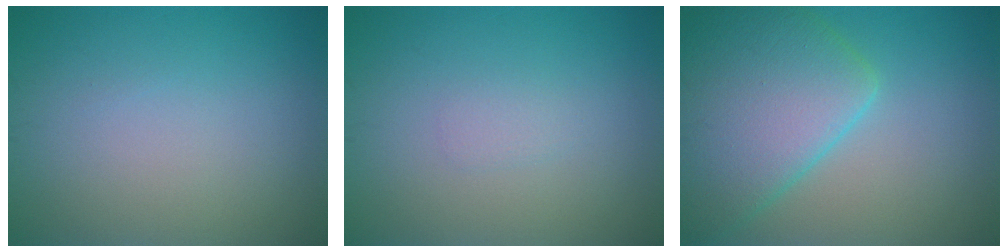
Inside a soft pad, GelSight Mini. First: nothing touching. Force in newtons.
{"total": 0.8, "press": 0.8, "slide": 0.1}
{"total": 9.5, "press": 9.4, "slide": 0.4}